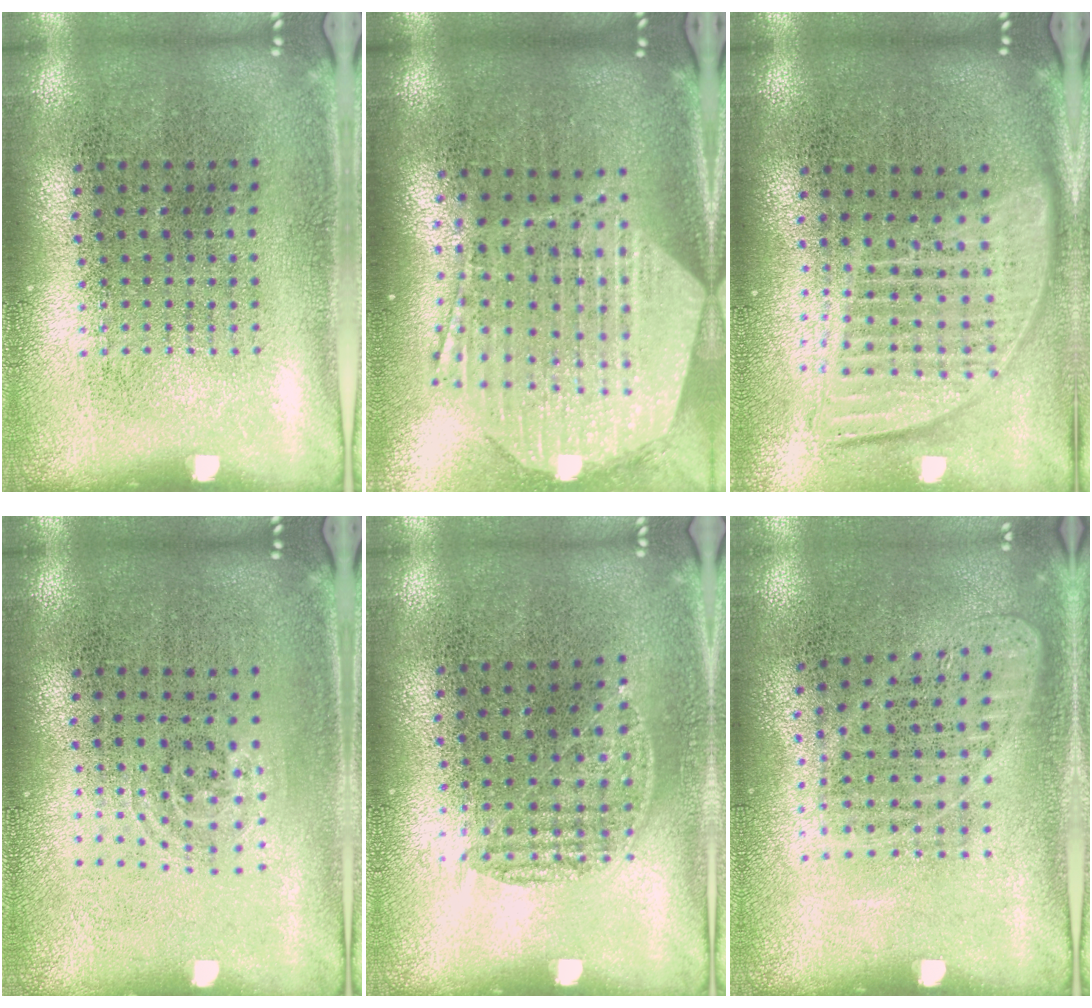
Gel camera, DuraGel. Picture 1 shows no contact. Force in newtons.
{"total": 3.1, "press": 2.4, "slide": 1.9}
{"total": 1.8, "press": 1.5, "slide": 1.0}
{"total": 0.8, "press": 0.5, "slide": 0.6}
{"total": 0.7, "press": 0.6, "slide": 0.4}
{"total": 0.9, "press": 0.9, "slide": 0.2}